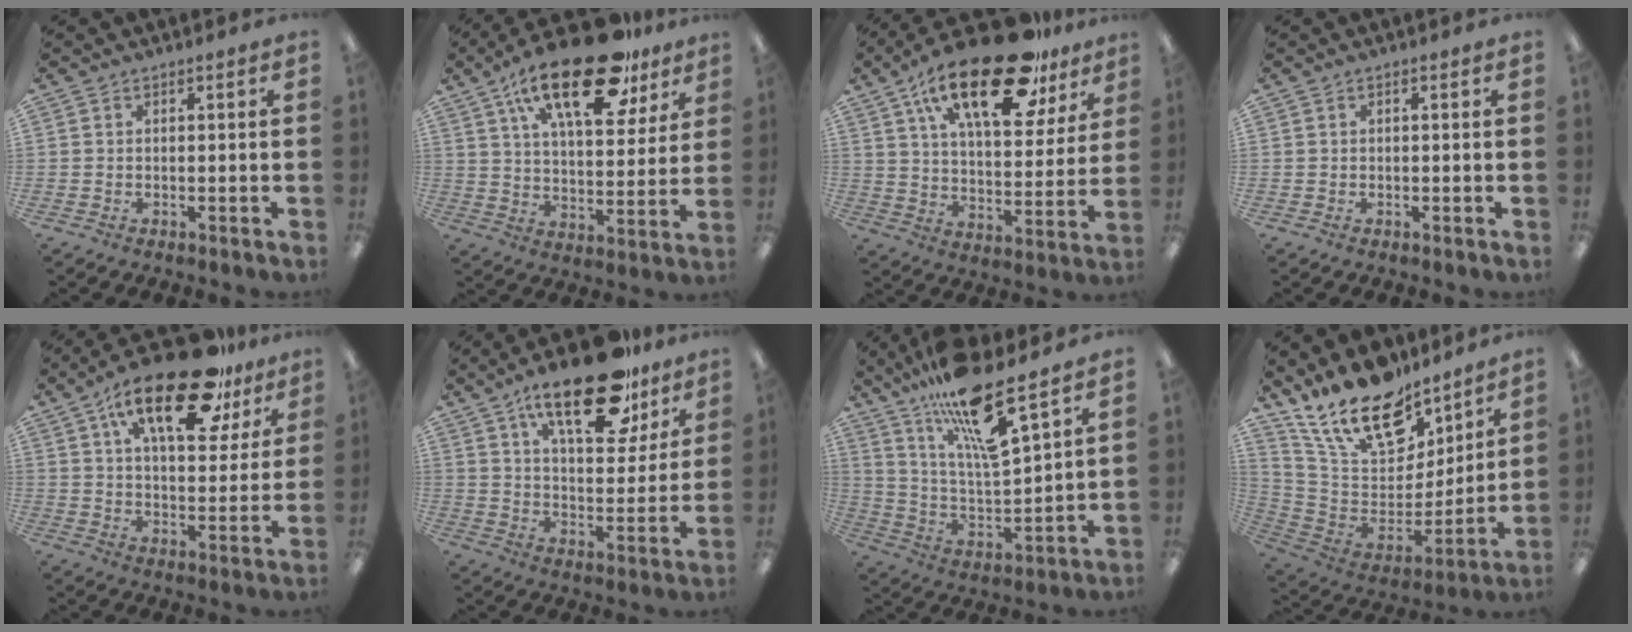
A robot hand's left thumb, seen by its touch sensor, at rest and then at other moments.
{"total": 24.2, "force": [14.8, 10.3, 16.1], "torque": [-0.249, -0.070, 0.246]}
{"total": 25.3, "force": [15.7, 10.5, 16.8], "torque": [-0.262, -0.081, 0.261]}
{"total": 0.0}
{"total": 21.8, "force": [13.2, 9.0, 14.8], "torque": [-0.230, -0.061, 0.216]}
{"total": 22.4, "force": [14.4, 9.4, 14.4], "torque": [-0.212, -0.073, 0.237]}
{"total": 17.1, "force": [13.0, 2.5, 10.9], "torque": [-0.203, -0.080, 0.216]}
{"total": 20.5, "force": [15.4, 9.4, 9.6], "torque": [-0.184, -0.107, 0.282]}